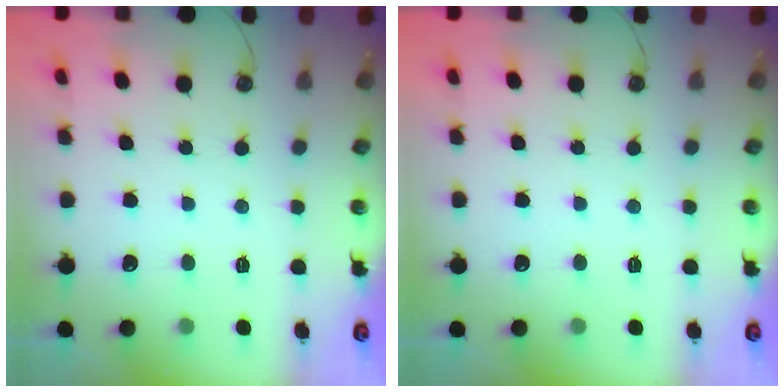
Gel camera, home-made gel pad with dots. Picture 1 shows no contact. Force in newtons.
{"total": 0.0}